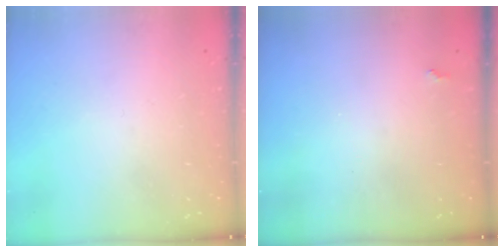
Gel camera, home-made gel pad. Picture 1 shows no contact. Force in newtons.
{"total": 2.0, "press": 2.0, "slide": 0.5}